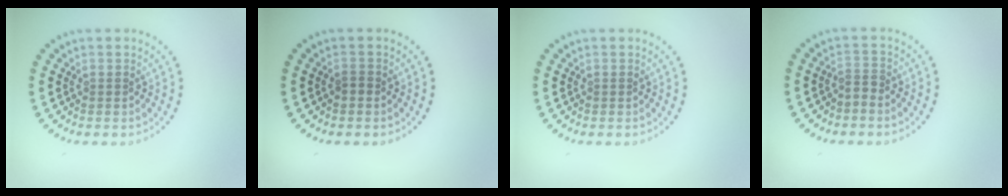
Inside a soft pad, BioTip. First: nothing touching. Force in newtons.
{"total": 0.7, "press": 0.6, "slide": 0.3}
{"total": 0.0}
{"total": 1.2, "press": 0.7, "slide": 1.0}